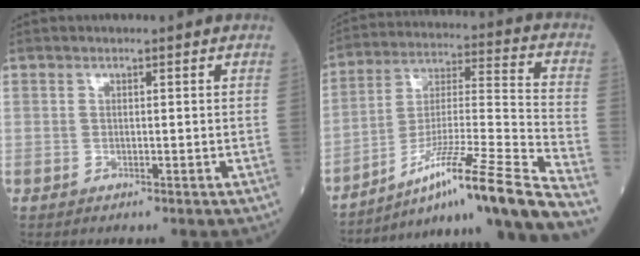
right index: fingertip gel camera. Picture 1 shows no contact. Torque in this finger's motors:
{"motor_torque": [-0.28, -0.85, 0.41, 0.09]}